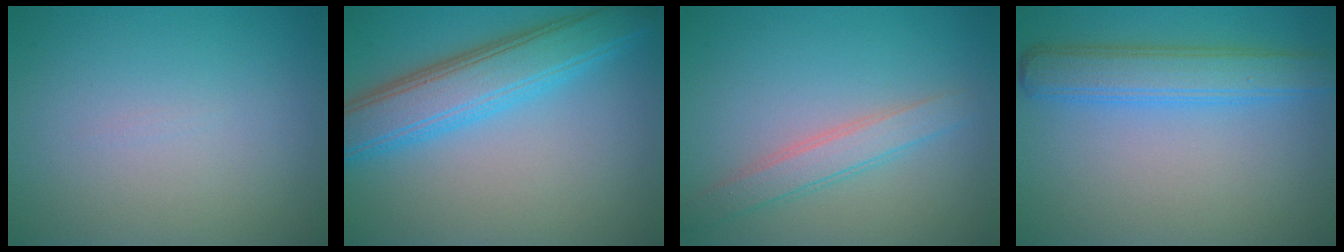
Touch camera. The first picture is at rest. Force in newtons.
{"total": 6.7, "press": 6.7, "slide": 0.4}
{"total": 2.5, "press": 2.5, "slide": 0.1}
{"total": 4.5, "press": 4.5, "slide": 0.2}